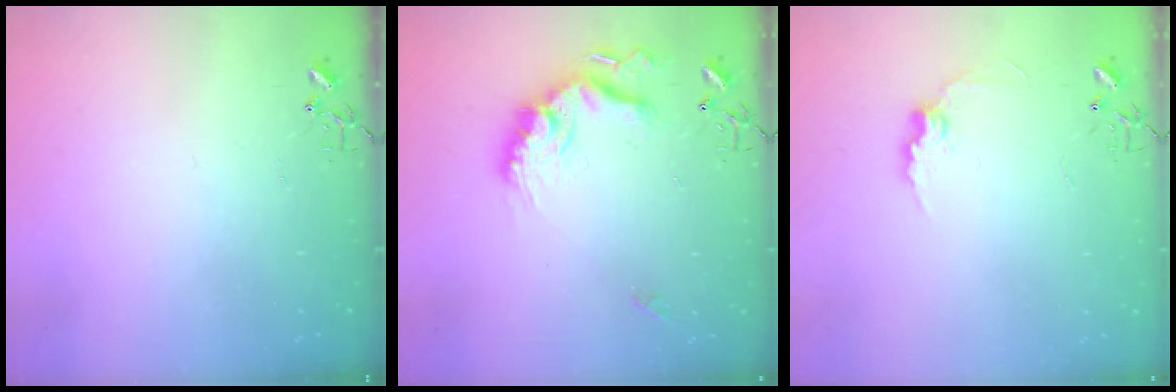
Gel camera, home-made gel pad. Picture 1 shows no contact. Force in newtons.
{"total": 18.3, "press": 18.2, "slide": 2.0}
{"total": 8.0, "press": 8.0, "slide": 0.5}